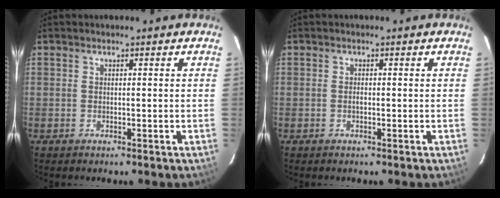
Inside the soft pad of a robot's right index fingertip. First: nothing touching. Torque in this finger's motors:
{"motor_torque": [0.25, -0.11, 0.11, 0.00]}